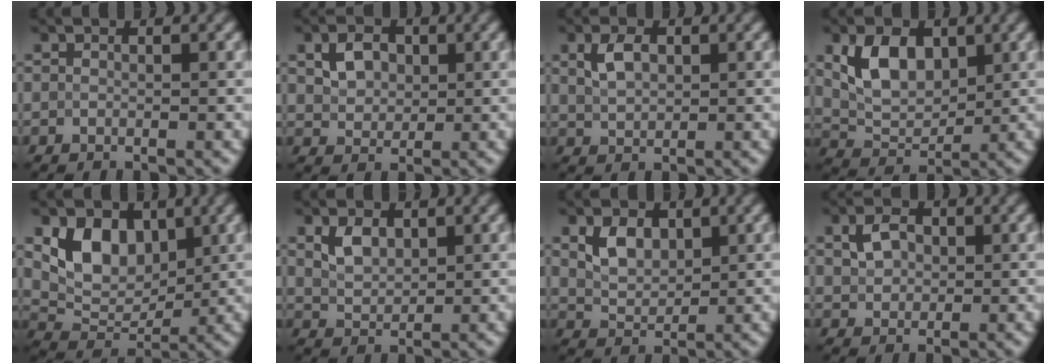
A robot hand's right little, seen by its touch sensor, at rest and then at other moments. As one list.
[{"total": 2.9, "force": [0.9, 2.3, 1.7], "torque": [-0.035, 0.002, 0.015]}, {"total": 2.7, "force": [0.9, 1.7, 1.9], "torque": [-0.041, 0.003, 0.021]}, {"total": 5.3, "force": [1.7, 3.4, 3.6], "torque": [-0.072, -0.001, 0.031]}, {"total": 5.5, "force": [2.0, 3.9, 3.4], "torque": [-0.058, -0.007, 0.036]}, {"total": 2.5, "force": [1.1, 1.6, 1.5], "torque": [-0.032, -0.001, 0.025]}, {"total": 3.1, "force": [1.2, 2.1, 1.9], "torque": [-0.038, -0.001, 0.025]}, {"total": 2.6, "force": [0.7, 2.0, 1.6], "torque": [-0.035, 0.004, 0.012]}]